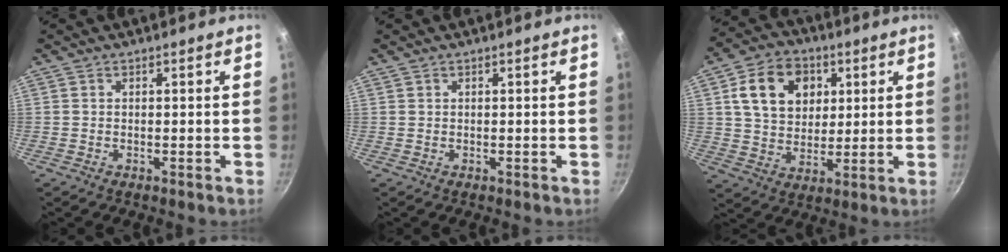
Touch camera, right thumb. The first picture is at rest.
{"total": 0.0}
{"total": 13.9, "force": [4.3, 10.7, 7.8], "torque": [-0.107, -0.002, 0.070]}